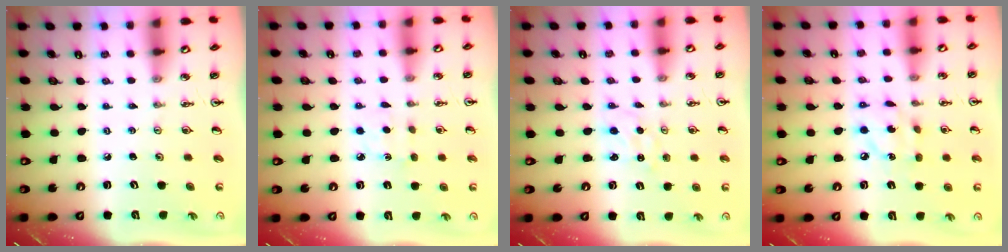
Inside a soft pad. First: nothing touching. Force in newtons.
{"total": 3.9, "press": 3.9, "slide": 0.5}
{"total": 0.0}
{"total": 7.9, "press": 7.9, "slide": 0.2}